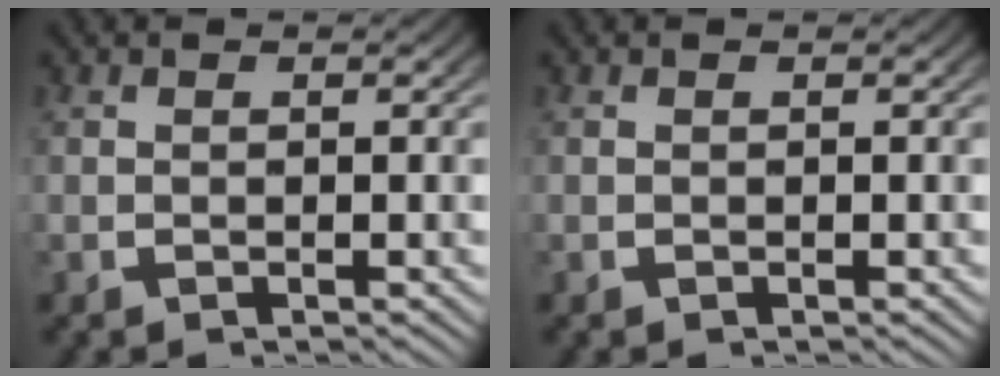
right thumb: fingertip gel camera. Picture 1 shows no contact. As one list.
[{"total": 0.0}]